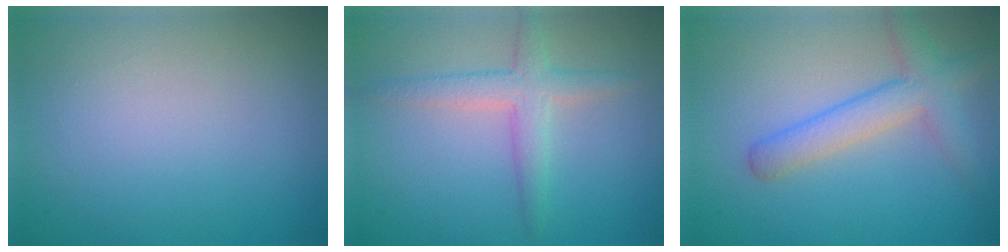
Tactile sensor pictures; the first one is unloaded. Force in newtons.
{"total": 3.1, "press": 3.1, "slide": 0.1}
{"total": 4.0, "press": 4.0, "slide": 0.2}